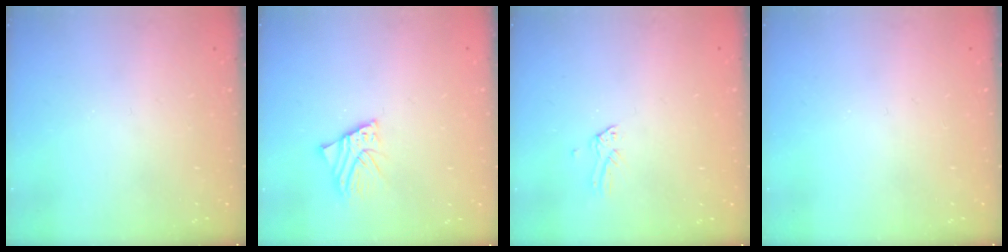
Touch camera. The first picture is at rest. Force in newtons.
{"total": 4.5, "press": 4.4, "slide": 0.6}
{"total": 0.0}
{"total": 0.0}